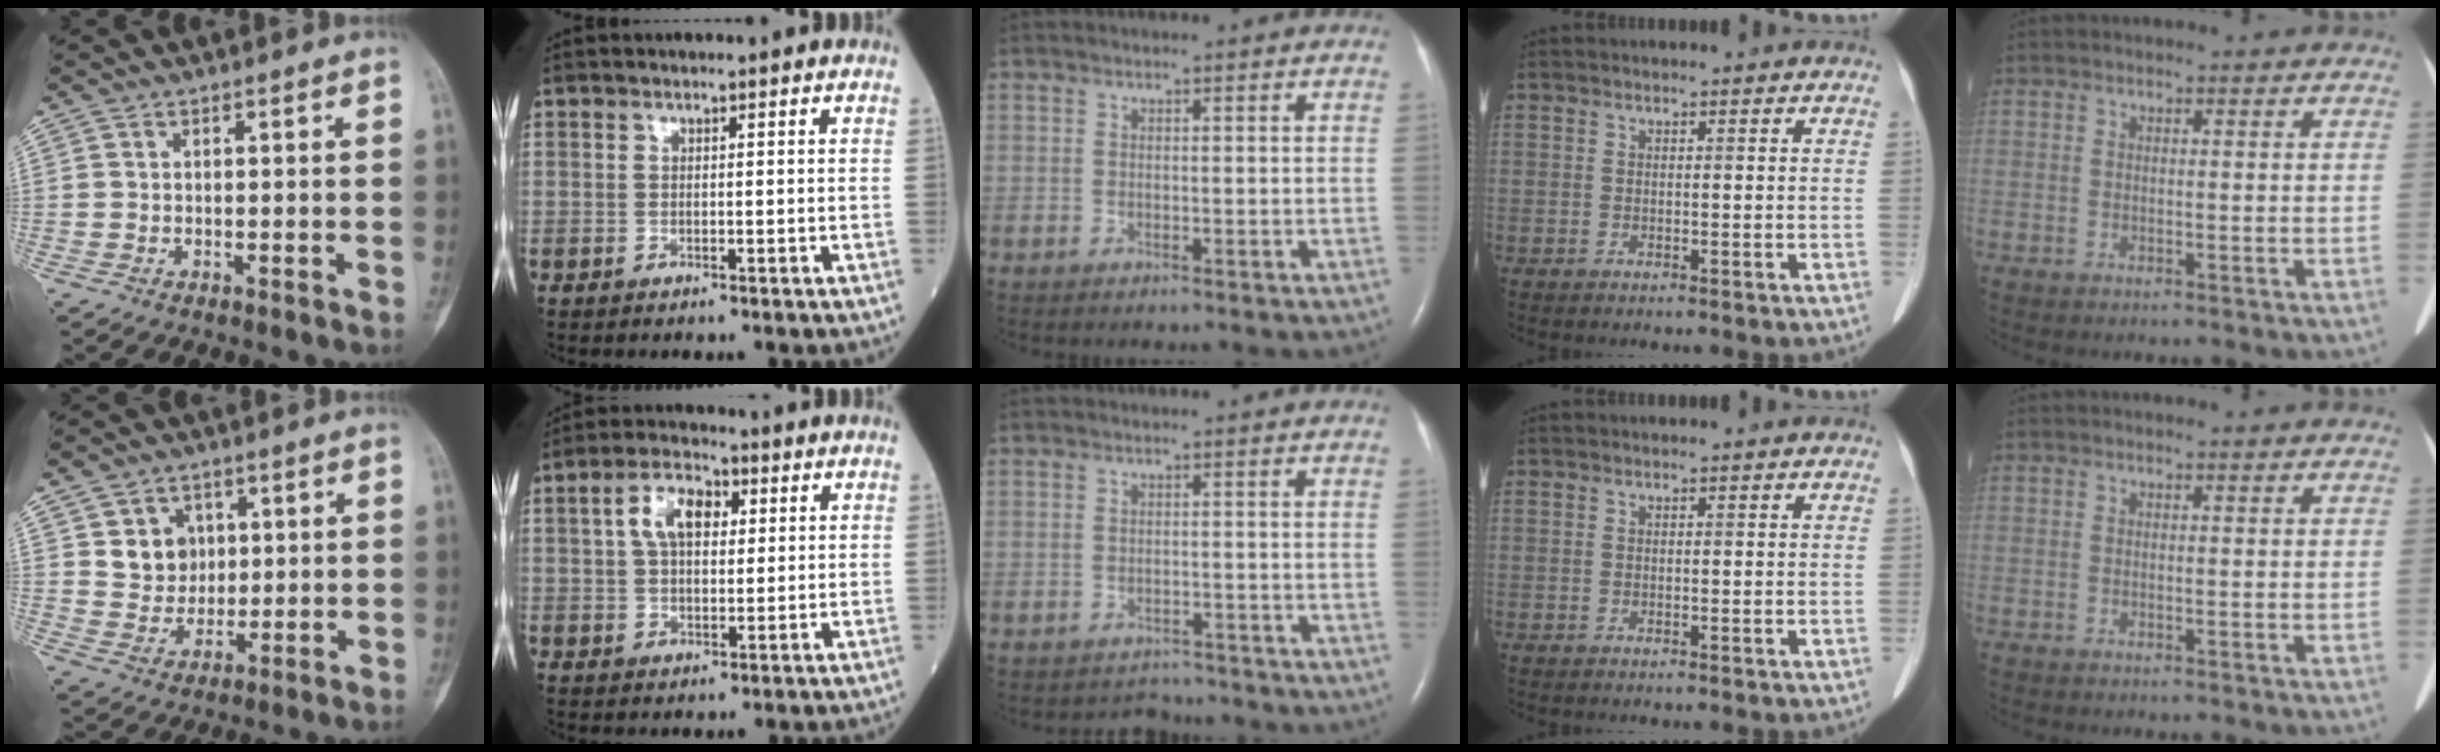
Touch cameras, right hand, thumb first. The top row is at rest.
{"thumb": {"total": 7.2, "force": [2.3, 6.2, 2.8], "torque": [-0.013, -0.010, 0.045]}, "index": {"total": 7.2, "force": [2.2, 3.8, 5.8], "torque": [-0.111, 0.019, 0.039]}, "middle": {"total": 2.9, "force": [-2.6, 1.1, -0.6], "torque": [0.000, 0.004, -0.037]}}